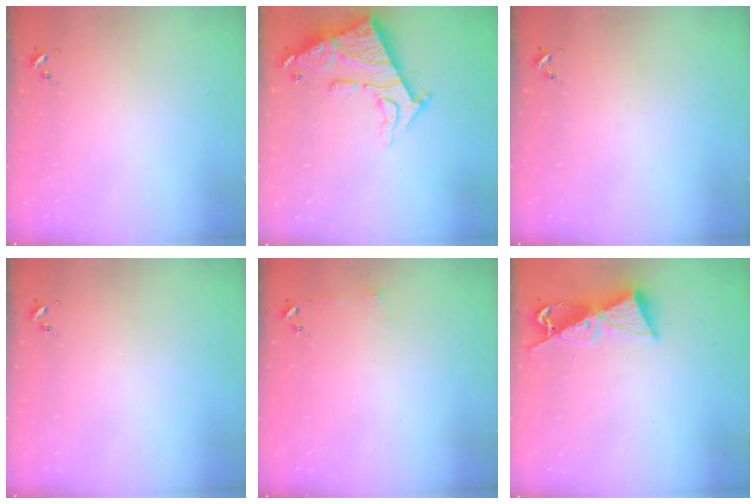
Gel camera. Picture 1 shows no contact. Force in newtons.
{"total": 14.4, "press": 14.3, "slide": 1.4}
{"total": 0.0}
{"total": 0.0}
{"total": 3.3, "press": 3.2, "slide": 0.5}
{"total": 10.8, "press": 10.7, "slide": 1.1}